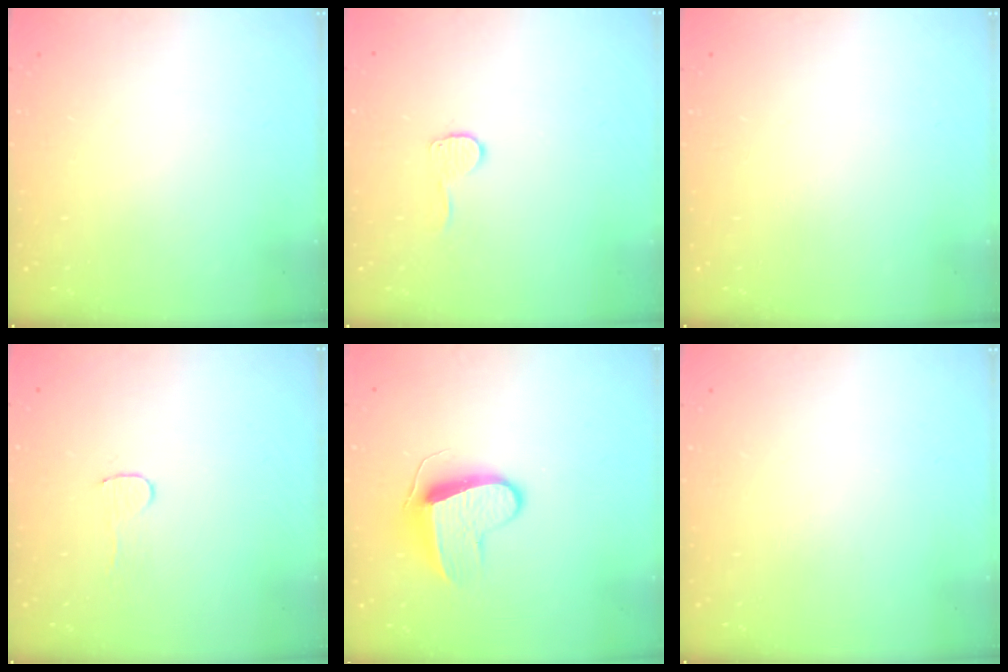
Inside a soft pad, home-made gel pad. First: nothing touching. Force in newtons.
{"total": 6.0, "press": 5.9, "slide": 0.5}
{"total": 0.0}
{"total": 4.1, "press": 4.1, "slide": 0.3}
{"total": 9.3, "press": 9.3, "slide": 0.5}
{"total": 0.0}